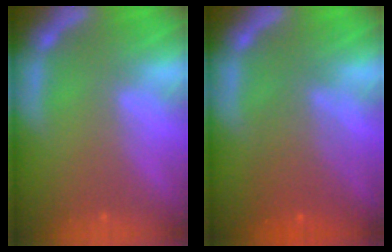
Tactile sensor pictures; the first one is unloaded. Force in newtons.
{"total": 4.6}